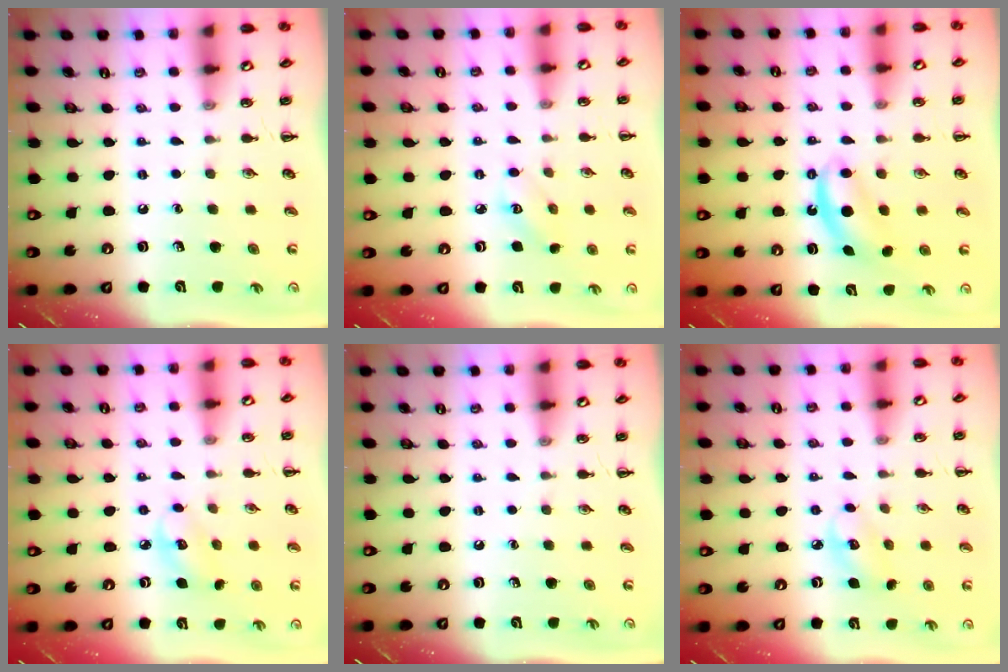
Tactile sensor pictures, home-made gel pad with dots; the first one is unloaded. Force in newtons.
{"total": 3.8, "press": 3.7, "slide": 0.9}
{"total": 6.1, "press": 6.0, "slide": 1.1}
{"total": 5.3, "press": 5.2, "slide": 0.9}
{"total": 0.0}
{"total": 5.3, "press": 5.2, "slide": 0.9}